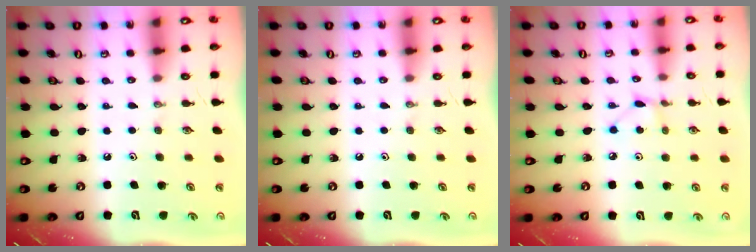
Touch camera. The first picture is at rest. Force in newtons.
{"total": 0.0}
{"total": 3.6, "press": 3.6, "slide": 0.3}